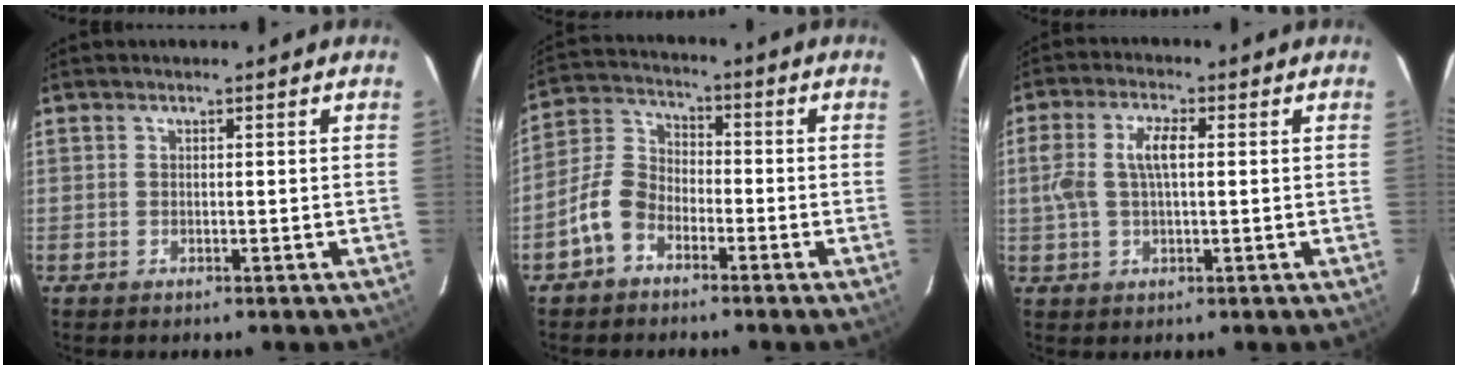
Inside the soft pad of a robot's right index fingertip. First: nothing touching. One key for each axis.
{"total": 7.6, "fx": -4.4, "fy": 5.0, "fz": 3.7, "tx": -0.081, "ty": 0.025, "tz": -0.092}
{"total": 6.6, "fx": 0.7, "fy": 2.7, "fz": 5.9, "tx": -0.122, "ty": 0.012, "tz": 0.017}